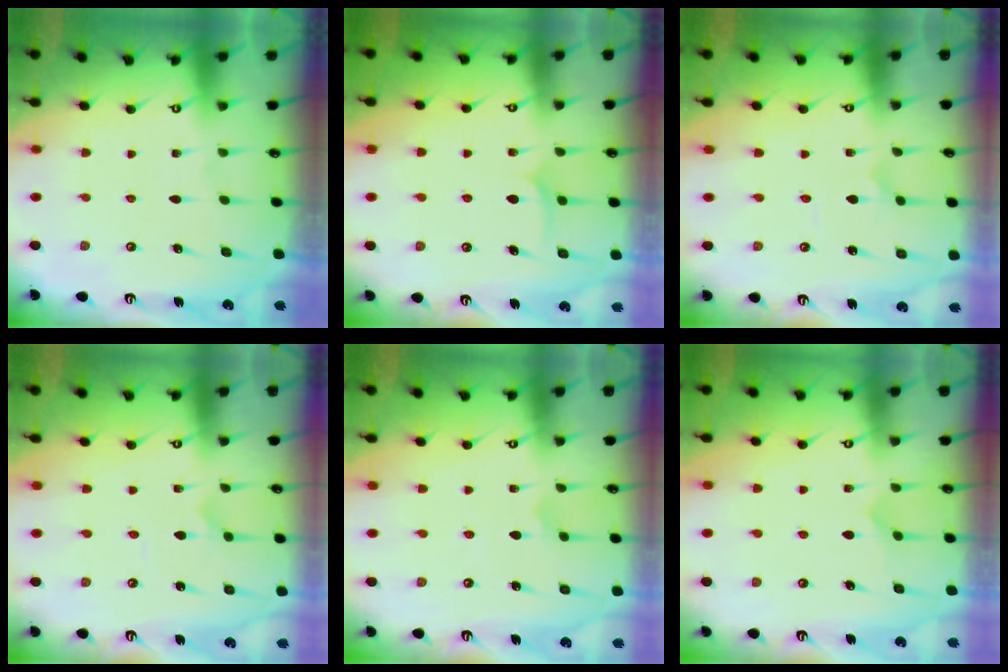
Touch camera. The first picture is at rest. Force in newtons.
{"total": 6.5, "press": 6.5, "slide": 0.3}
{"total": 1.8, "press": 1.8, "slide": 0.1}
{"total": 2.3, "press": 2.3, "slide": 0.0}
{"total": 2.7, "press": 2.7, "slide": 0.6}
{"total": 3.9, "press": 3.8, "slide": 0.4}